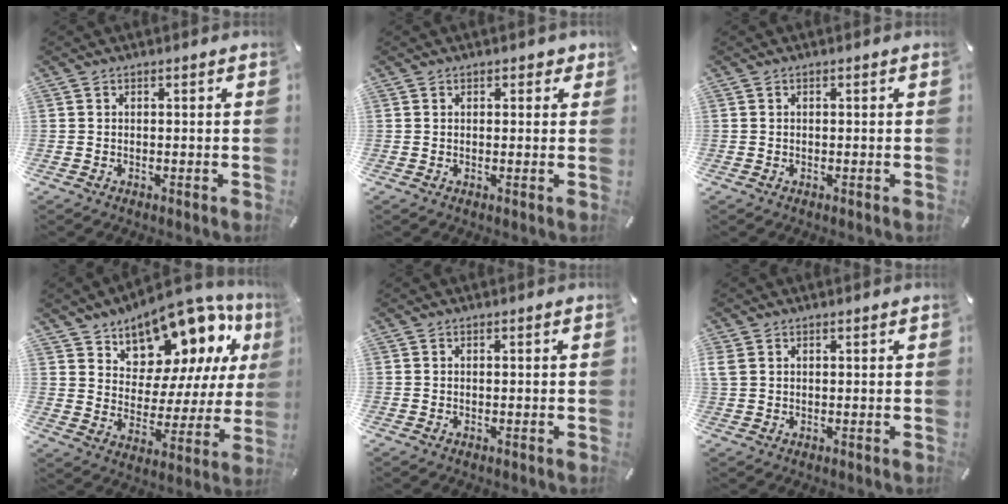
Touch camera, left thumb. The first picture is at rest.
{"total": 1.3, "force": [0.7, 1.0, 0.6], "torque": [0.005, -0.002, 0.009]}
{"total": 0.0}
{"total": 14.7, "force": [12.0, 7.5, 4.1], "torque": [-0.068, -0.114, 0.205]}
{"total": 0.0}
{"total": 1.7, "force": [1.0, 1.2, 0.8], "torque": [-0.018, 0.001, 0.018]}